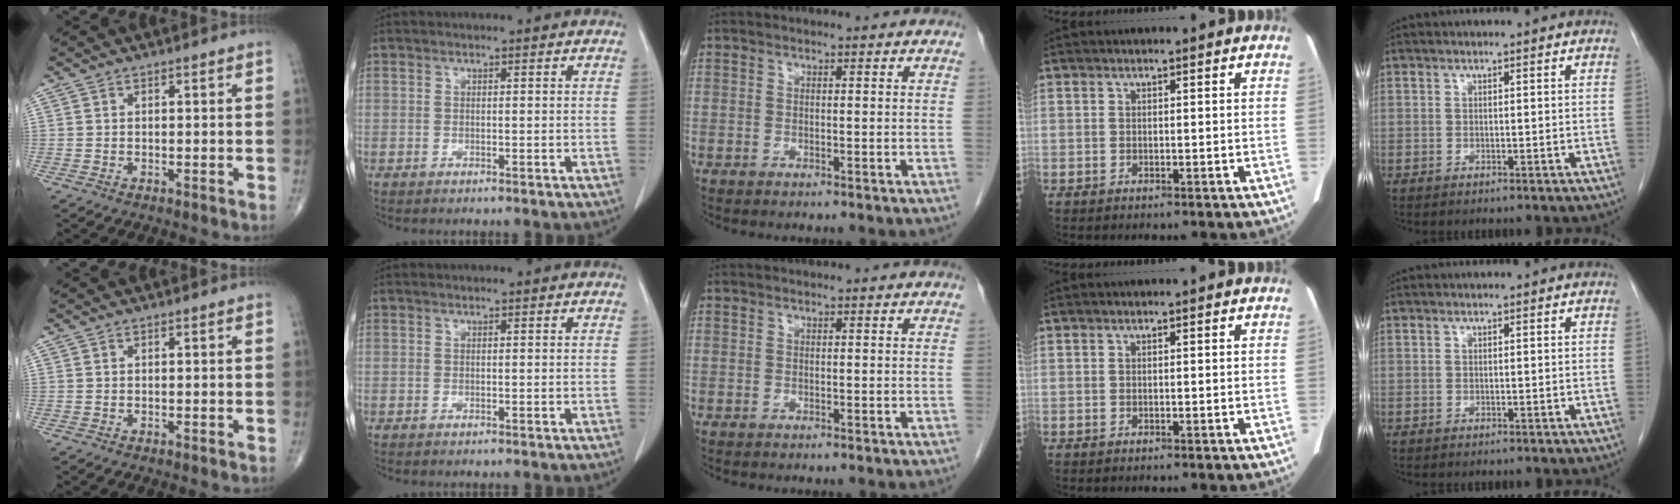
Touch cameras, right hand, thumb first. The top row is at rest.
{}